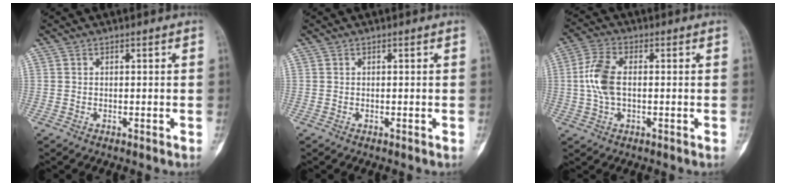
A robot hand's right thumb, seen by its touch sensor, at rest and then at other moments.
{"total": 0.0}
{"total": 7.8, "force": [0.2, 4.2, 6.6], "torque": [-0.150, 0.014, 0.000]}